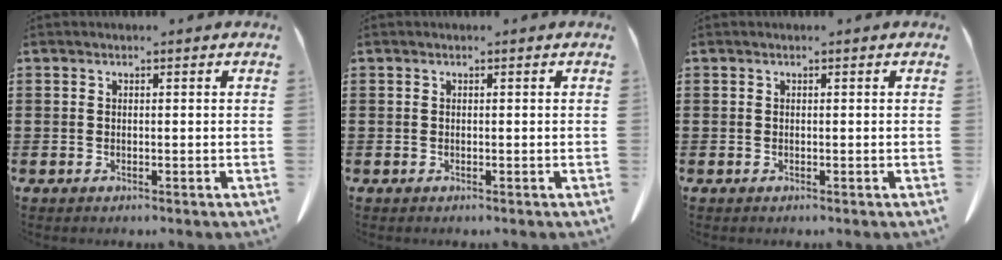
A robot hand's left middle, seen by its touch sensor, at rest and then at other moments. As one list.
[{"total": 0.0}, {"total": 0.0}]